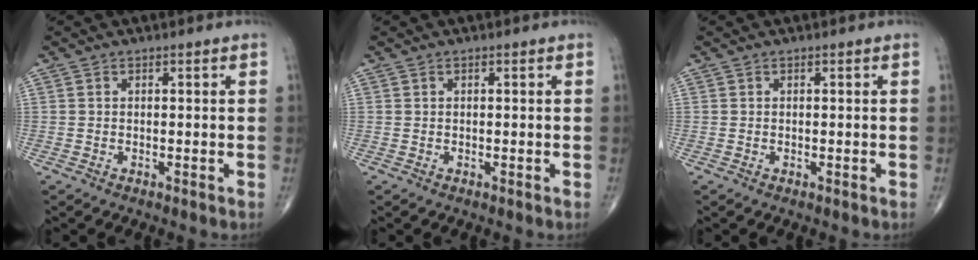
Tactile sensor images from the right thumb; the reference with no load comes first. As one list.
[{"total": 0.0}, {"total": 0.0}]